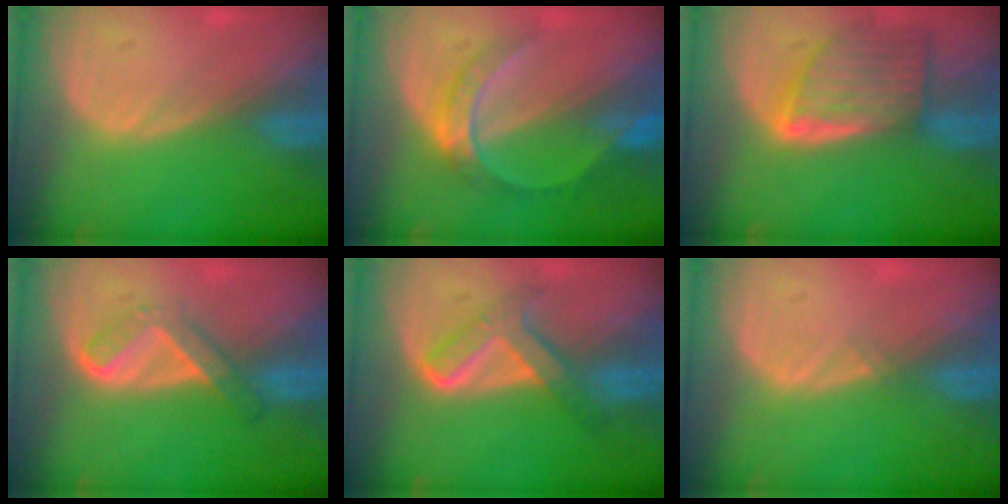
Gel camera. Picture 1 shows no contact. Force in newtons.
{"total": 5.6, "press": 5.5, "slide": 1.0}
{"total": 8.1, "press": 7.3, "slide": 3.5}
{"total": 5.2, "press": 4.4, "slide": 2.9}
{"total": 5.8, "press": 5.8, "slide": 0.2}
{"total": 0.7, "press": 0.5, "slide": 0.4}